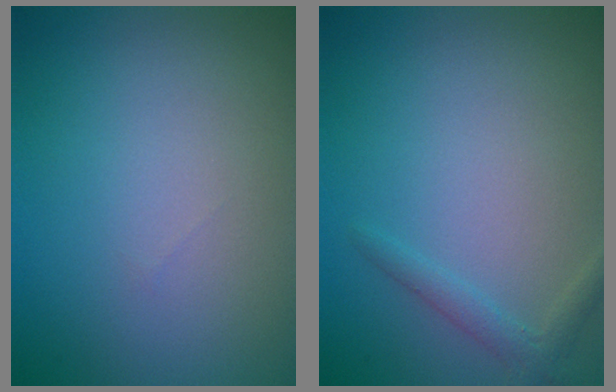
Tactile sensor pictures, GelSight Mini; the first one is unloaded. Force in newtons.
{"total": 1.4, "press": 1.4, "slide": 0.0}